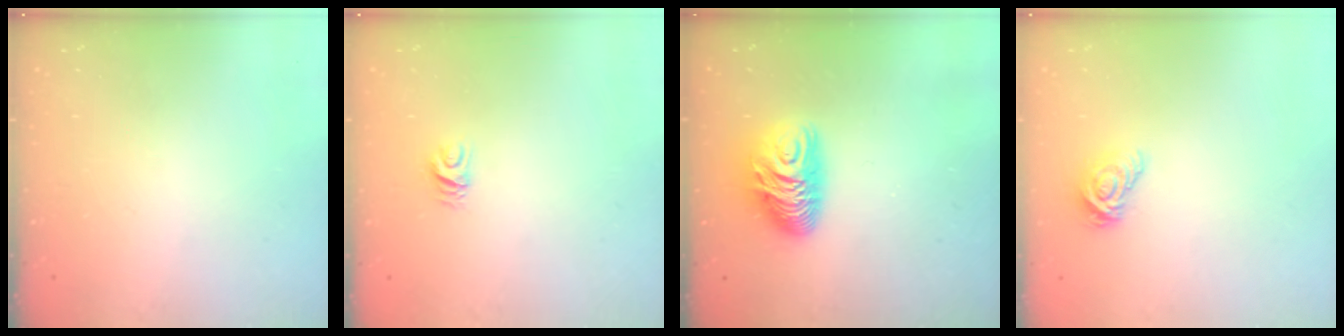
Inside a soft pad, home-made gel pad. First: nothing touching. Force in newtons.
{"total": 5.7, "press": 5.7, "slide": 0.4}
{"total": 10.4, "press": 10.4, "slide": 0.8}
{"total": 8.1, "press": 8.1, "slide": 0.4}